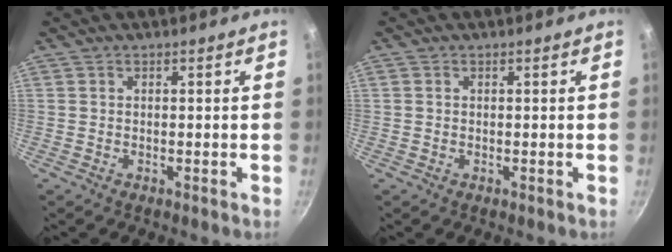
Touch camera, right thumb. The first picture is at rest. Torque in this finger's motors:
{"motor_torque": [-0.03, -0.21, -0.24, 0.08, 0.04]}